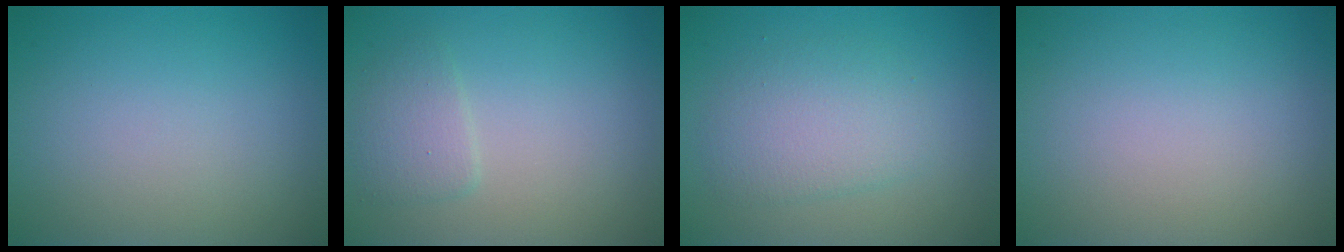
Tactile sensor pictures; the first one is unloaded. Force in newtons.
{"total": 1.8, "press": 1.8, "slide": 0.1}
{"total": 3.5, "press": 3.5, "slide": 0.1}
{"total": 0.0}